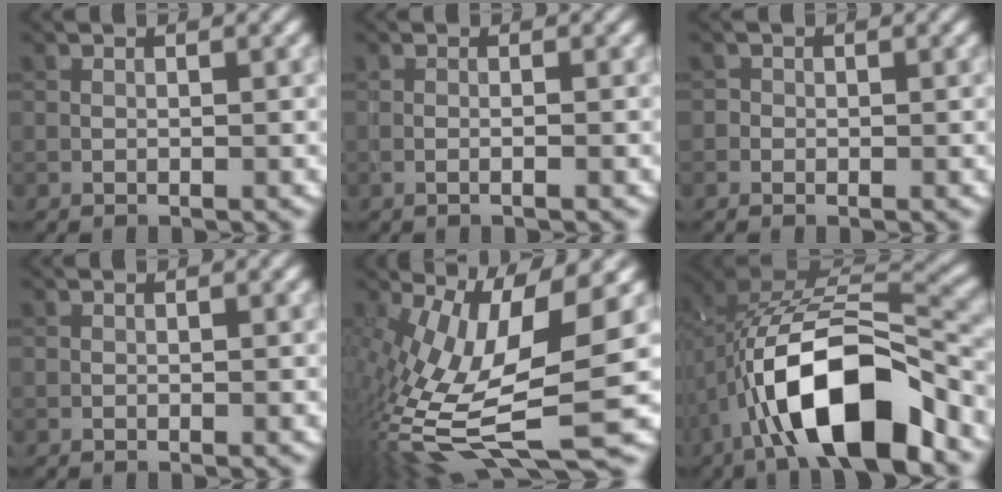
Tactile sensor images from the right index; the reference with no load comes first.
{"total": 1.0, "force": [-0.2, 0.2, 1.0], "torque": [-0.012, -0.005, -0.010]}
{"total": 0.7, "force": [-0.1, 0.7, 0.0], "torque": [0.005, -0.003, -0.005]}
{"total": 0.0}
{"total": 14.8, "force": [-2.3, 4.5, 13.9], "torque": [-0.275, -0.009, -0.034]}
{"total": 13.6, "force": [-5.6, 5.9, 10.9], "torque": [-0.192, 0.000, -0.094]}